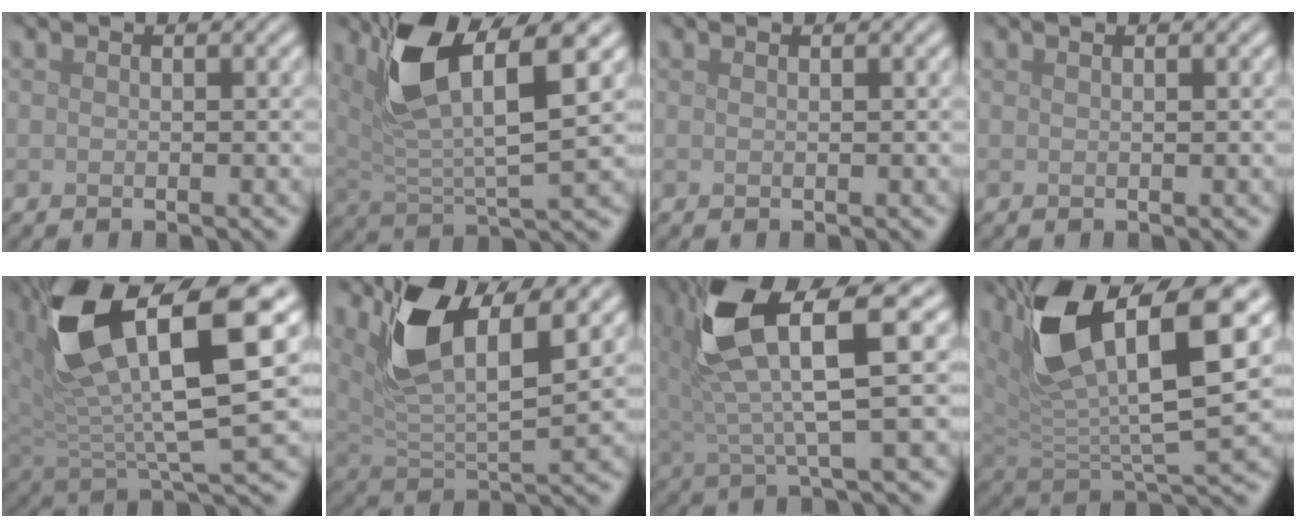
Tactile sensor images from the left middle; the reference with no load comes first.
{"total": 9.1, "force": [4.4, 2.8, 7.5], "torque": [-0.150, 0.000, 0.079]}
{"total": 0.6, "force": [0.4, 0.2, 0.4], "torque": [-0.003, 0.002, 0.001]}
{"total": 0.9, "force": [0.6, 0.4, 0.7], "torque": [-0.003, 0.000, 0.002]}
{"total": 13.2, "force": [5.5, 4.1, 11.3], "torque": [-0.219, 0.000, 0.108]}
{"total": 8.6, "force": [4.4, 3.3, 6.7], "torque": [-0.134, -0.004, 0.078]}
{"total": 9.1, "force": [3.6, 2.3, 8.0], "torque": [-0.161, 0.007, 0.063]}
{"total": 12.2, "force": [5.9, 4.3, 9.8], "torque": [-0.183, -0.001, 0.113]}